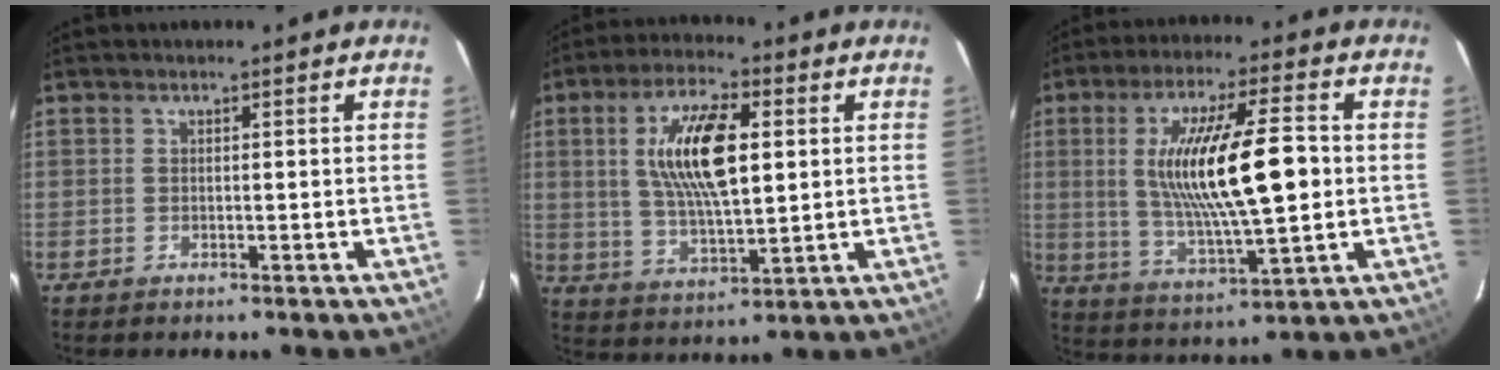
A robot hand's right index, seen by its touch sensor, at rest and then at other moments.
{"total": 13.7, "force": [2.9, 4.9, 12.4], "torque": [-0.237, 0.008, 0.057]}
{"total": 17.4, "force": [1.1, 3.7, 17.0], "torque": [-0.308, -0.005, 0.031]}